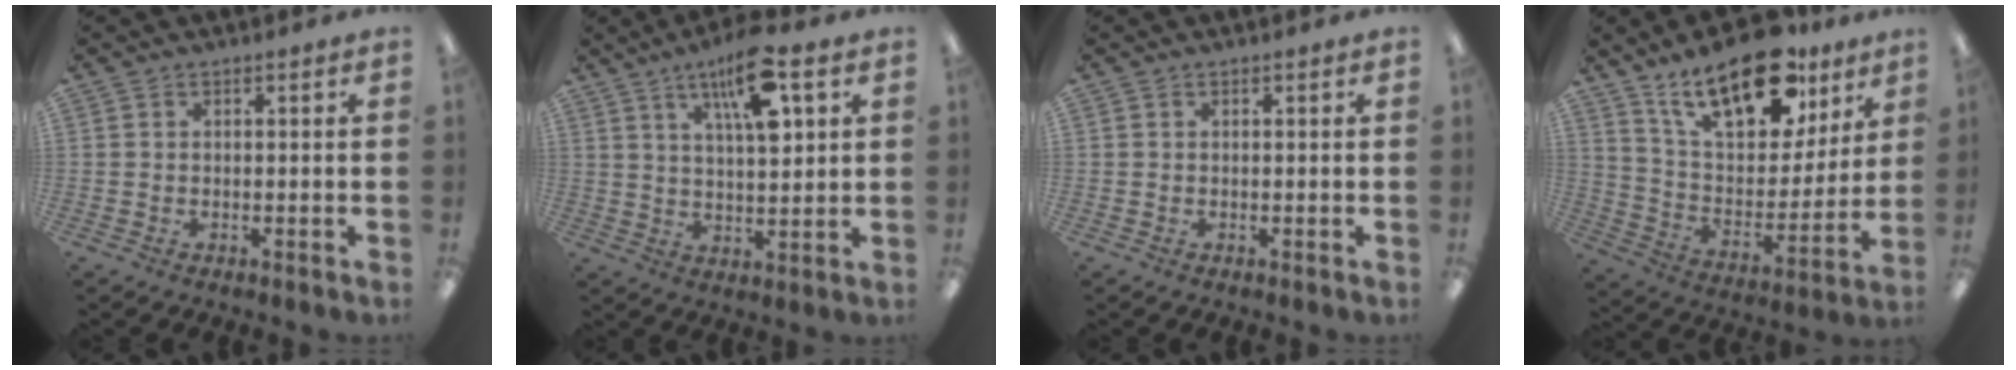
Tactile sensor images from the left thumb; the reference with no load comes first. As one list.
[{"total": 12.3, "force": [6.2, 4.1, 9.7], "torque": [-0.155, -0.019, 0.102]}, {"total": 0.0}, {"total": 23.1, "force": [15.6, 10.3, 13.6], "torque": [-0.216, -0.087, 0.270]}]